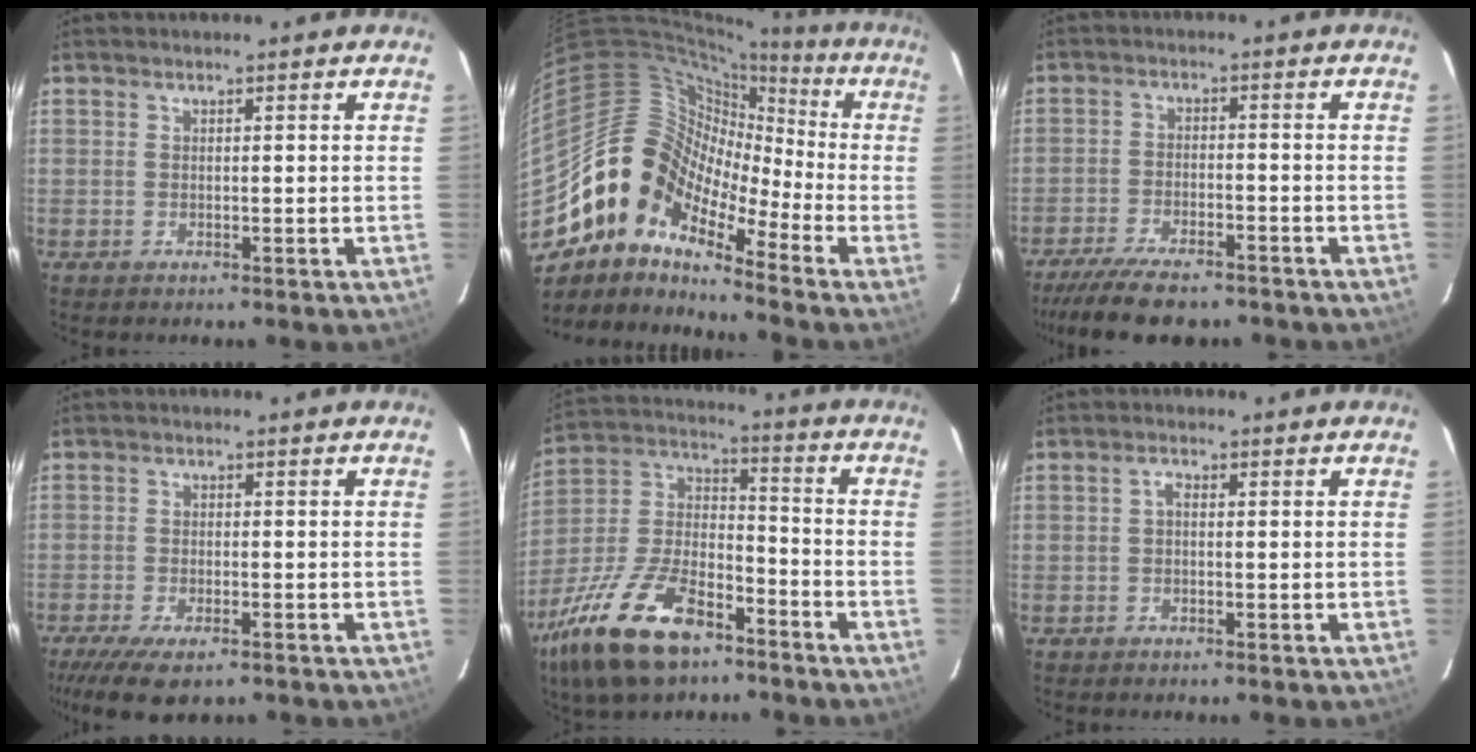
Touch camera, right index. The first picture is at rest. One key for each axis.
{"total": 13.2, "fx": -8.4, "fy": 8.1, "fz": 6.2, "tx": -0.100, "ty": 0.016, "tz": -0.189}
{"total": 12.5, "fx": -10.4, "fy": 3.5, "fz": 6.0, "tx": -0.136, "ty": -0.023, "tz": -0.168}
{"total": 9.5, "fx": -6.7, "fy": 3.4, "fz": 5.9, "tx": -0.143, "ty": -0.036, "tz": -0.114}
{"total": 21.9, "fx": -13.5, "fy": 10.0, "fz": 14.1, "tx": -0.301, "ty": -0.007, "tz": -0.242}
{"total": 1.1, "fx": -0.2, "fy": 0.6, "fz": 0.9, "tx": -0.017, "ty": 0.006, "tz": -0.006}